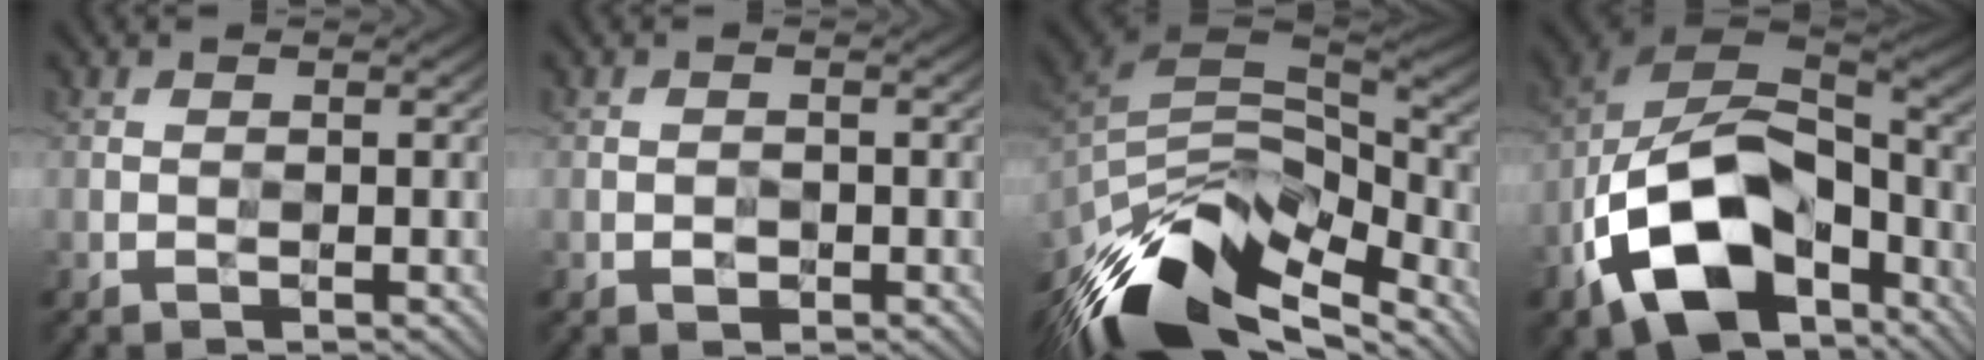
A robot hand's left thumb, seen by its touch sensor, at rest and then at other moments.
{"total": 0.9, "force": [-0.5, 0.8, 0.1], "torque": [0.001, 0.001, -0.009]}
{"total": 15.3, "force": [-11.2, 6.5, 8.1], "torque": [-0.198, -0.021, -0.191]}
{"total": 15.1, "force": [-7.5, 9.2, 9.3], "torque": [-0.187, -0.027, -0.149]}